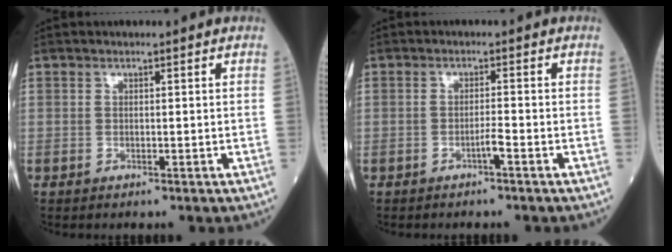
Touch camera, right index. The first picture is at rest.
{"total": 1.6, "force": [-1.0, -0.2, 1.3], "torque": [-0.023, 0.001, -0.019]}